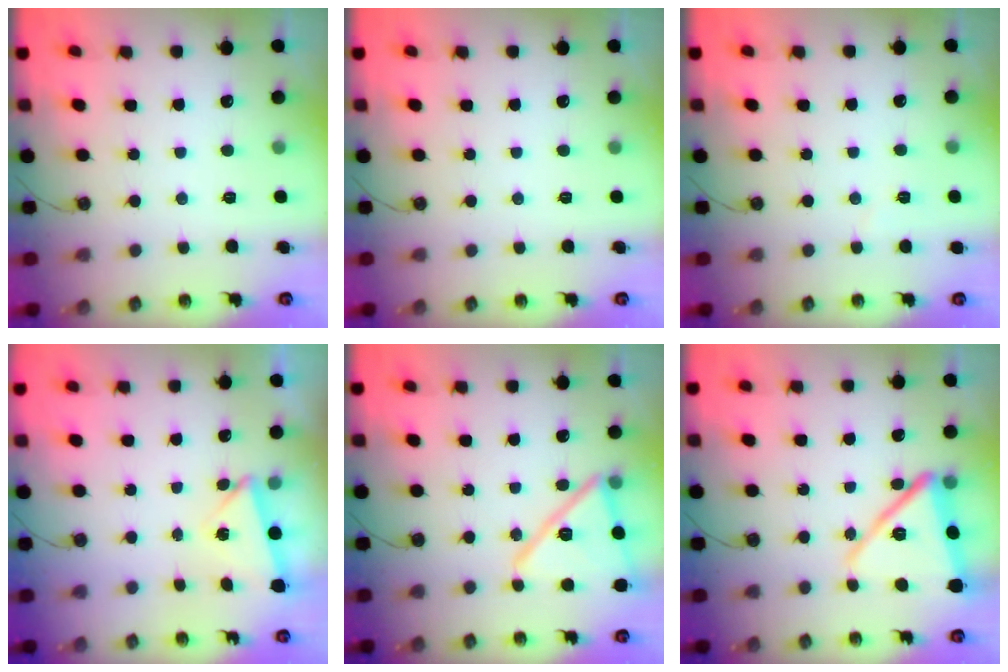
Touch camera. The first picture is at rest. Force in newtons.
{"total": 0.0}
{"total": 2.3, "press": 1.7, "slide": 1.6}
{"total": 2.9, "press": 2.7, "slide": 1.2}
{"total": 16.7, "press": 16.7, "slide": 0.7}
{"total": 15.4, "press": 12.5, "slide": 9.1}